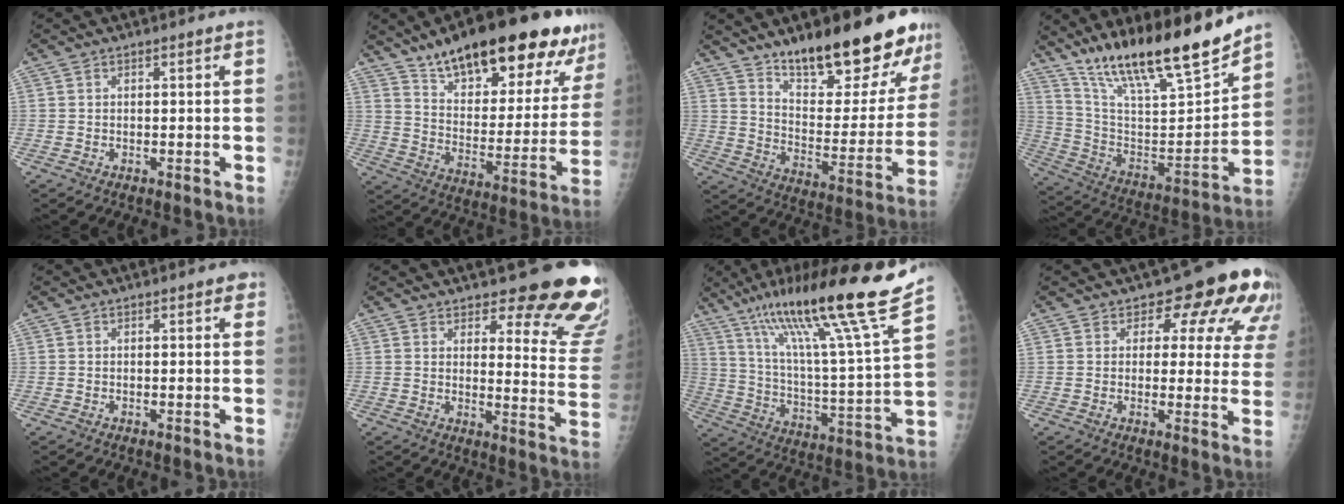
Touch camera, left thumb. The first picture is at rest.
{"total": 28.3, "force": [19.3, 10.1, 18.0], "torque": [-0.227, -0.060, 0.291]}
{"total": 23.6, "force": [17.3, 7.0, 14.5], "torque": [-0.162, -0.108, 0.266]}
{"total": 24.1, "force": [18.8, 4.4, 14.5], "torque": [-0.219, -0.085, 0.327]}
{"total": 1.1, "force": [0.6, 0.6, 0.8], "torque": [0.001, 0.001, 0.002]}
{"total": 17.3, "force": [14.1, 4.9, 8.7], "torque": [-0.054, -0.115, 0.155]}
{"total": 25.4, "force": [17.8, 0.4, 18.1], "torque": [-0.280, -0.074, 0.299]}
{"total": 12.6, "force": [8.1, 6.8, 6.7], "torque": [-0.020, -0.034, 0.072]}